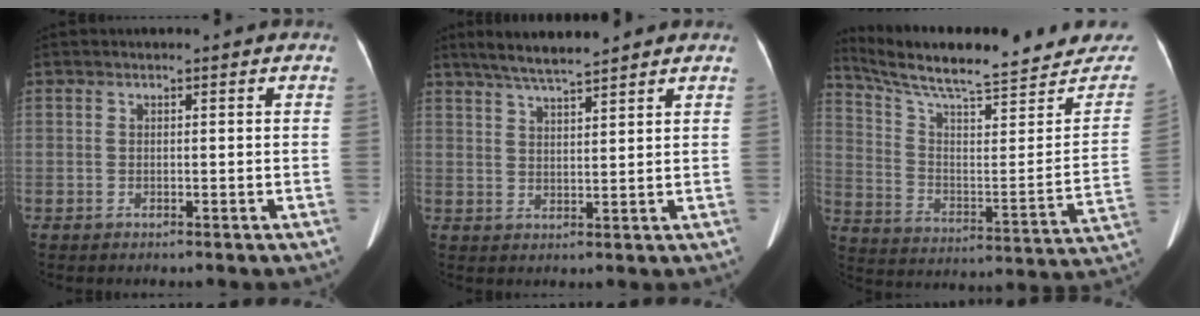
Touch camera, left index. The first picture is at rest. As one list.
[{"total": 7.2, "force": [6.2, 0.3, 3.6], "torque": [-0.063, 0.022, 0.107]}, {"total": 26.1, "force": [23.5, 3.9, 10.6], "torque": [-0.173, -0.058, 0.324]}]